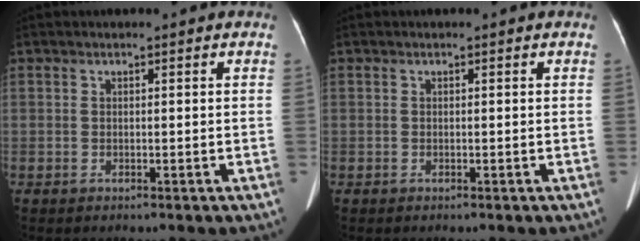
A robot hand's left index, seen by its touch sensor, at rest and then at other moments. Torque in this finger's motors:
{"motor_torque": [0.02, 0.00, 0.01, 0.00]}